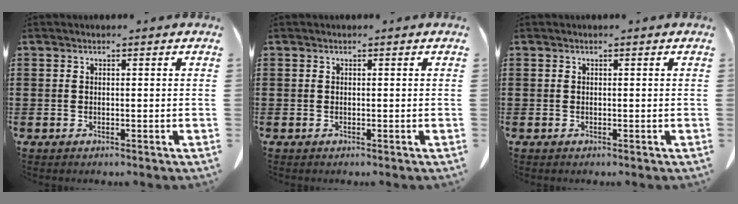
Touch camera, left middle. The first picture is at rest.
{"total": 0.0}
{"total": 0.0}